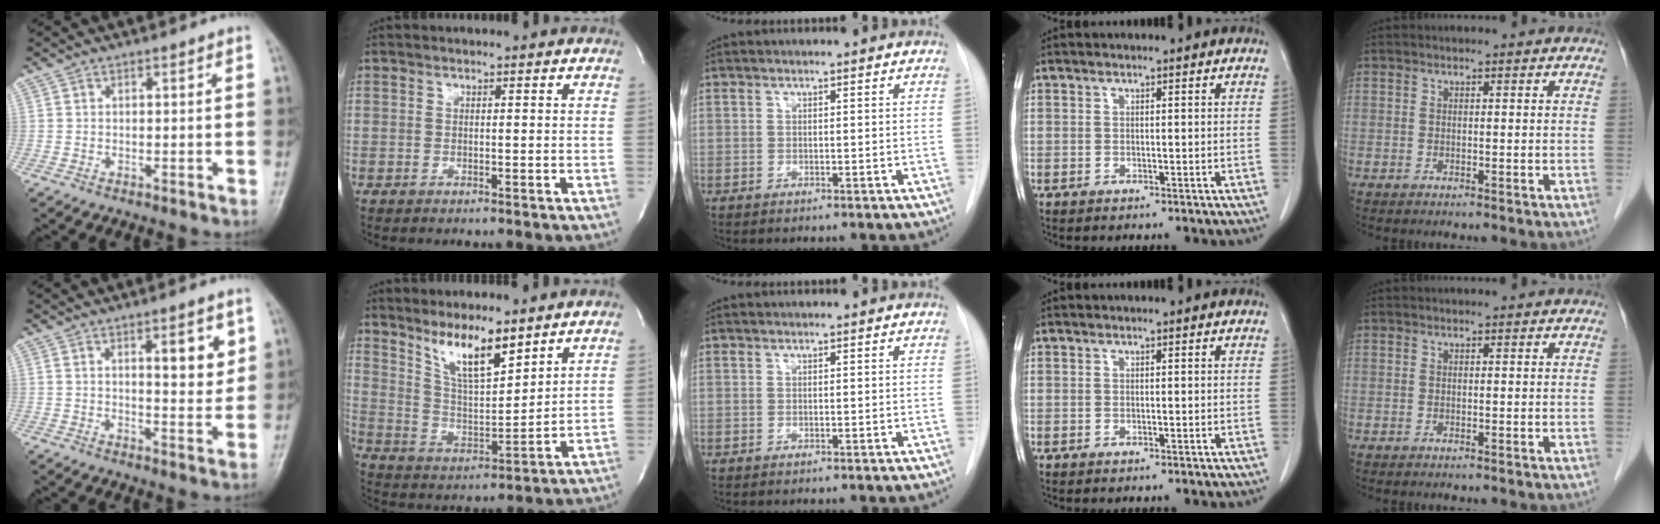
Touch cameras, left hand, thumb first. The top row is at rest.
{"thumb": {"total": 7.0, "force": [2.8, 2.3, 5.9], "torque": [-0.065, -0.019, 0.039]}, "index": {"total": 8.8, "force": [6.6, 1.8, 5.6], "torque": [-0.115, -0.011, 0.134]}}